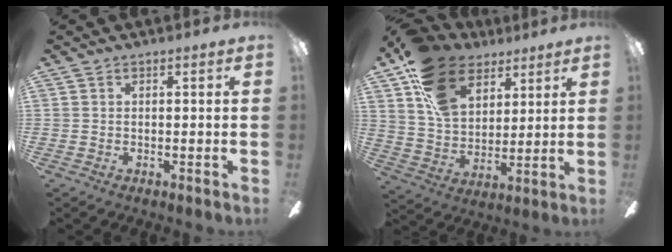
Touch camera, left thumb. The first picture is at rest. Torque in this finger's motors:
{"motor_torque": [0.57, 0.40, 1.64, -1.13, 0.40]}